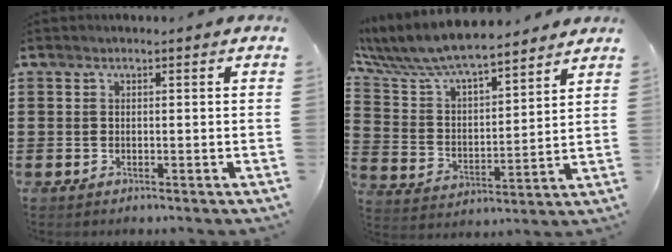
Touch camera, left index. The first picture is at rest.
{"total": 8.7, "force": [8.0, 1.6, 2.9], "torque": [-0.096, -0.045, 0.139]}